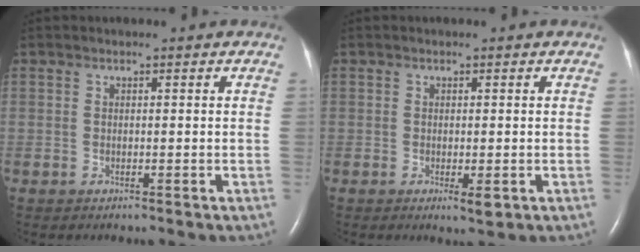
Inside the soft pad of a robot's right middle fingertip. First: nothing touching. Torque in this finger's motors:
{"motor_torque": [0.37, -0.25, -0.01, 0.00]}